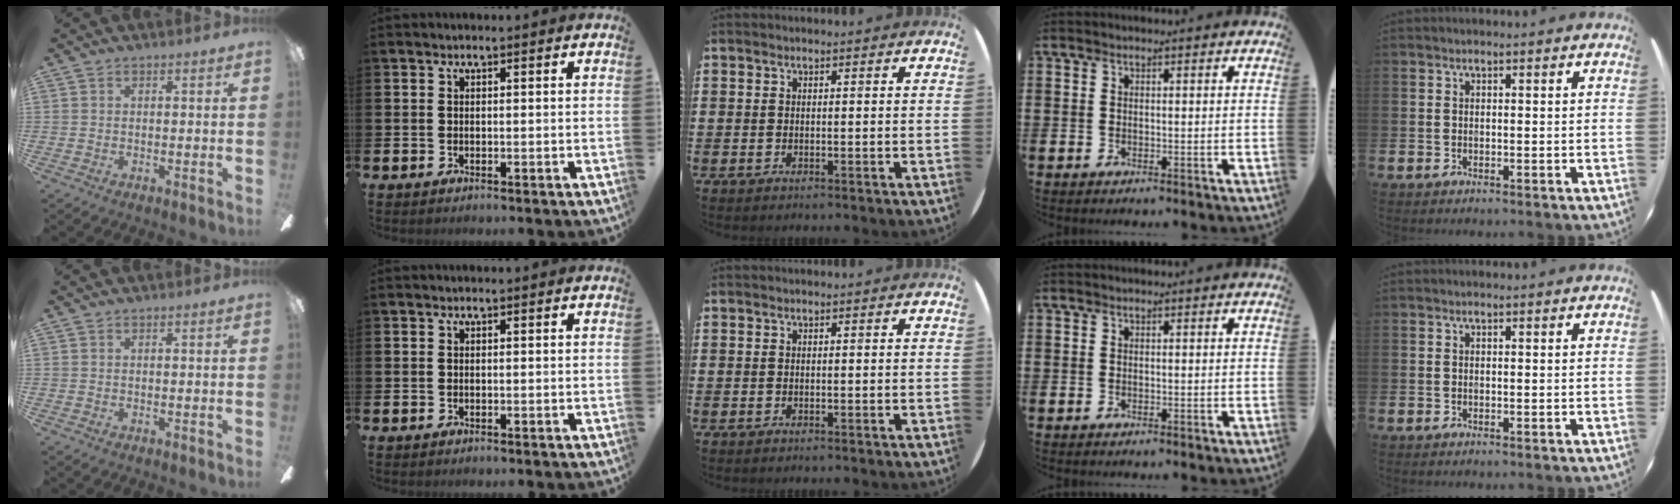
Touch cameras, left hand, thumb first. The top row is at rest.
{}